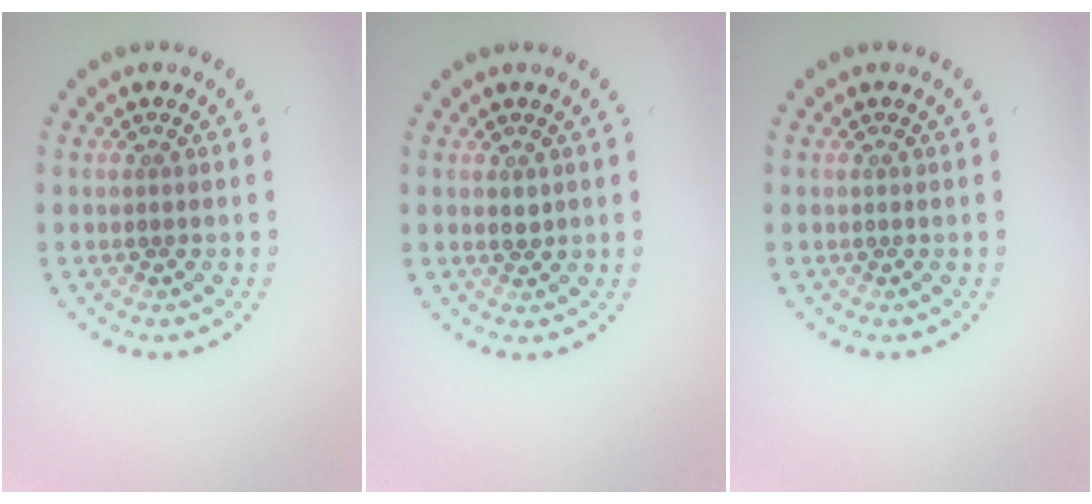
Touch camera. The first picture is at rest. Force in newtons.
{"total": 0.7, "press": 0.7, "slide": 0.1}
{"total": 0.0}